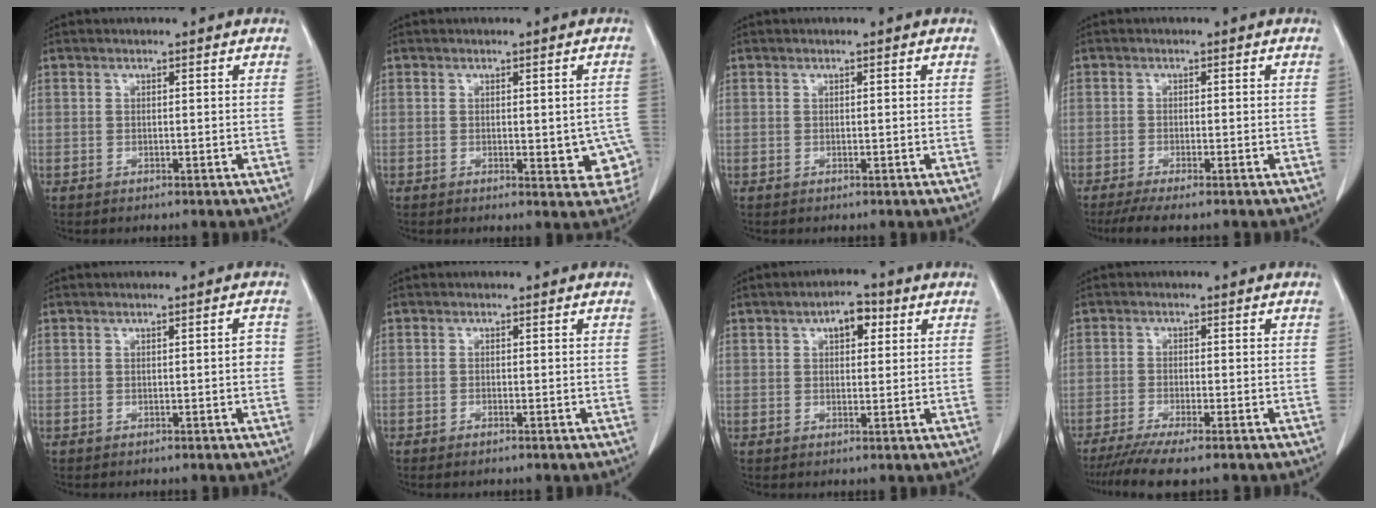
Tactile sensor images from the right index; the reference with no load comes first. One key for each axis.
{"total": 6.4, "fx": -1.2, "fy": 2.6, "fz": 5.7, "tx": -0.044, "ty": -0.001, "tz": -0.010}
{"total": 0.0}
{"total": 4.3, "fx": -3.2, "fy": 0.1, "fz": 2.8, "tx": -0.047, "ty": -0.010, "tz": -0.054}
{"total": 1.4, "fx": -0.2, "fy": 0.3, "fz": 1.4, "tx": -0.016, "ty": 0.002, "tz": -0.002}
{"total": 1.0, "fx": -0.8, "fy": 0.2, "fz": 0.6, "tx": -0.014, "ty": -0.002, "tz": -0.010}
{"total": 4.3, "fx": 1.8, "fy": 2.1, "fz": 3.3, "tx": -0.050, "ty": 0.013, "tz": 0.024}
{"total": 6.7, "fx": -5.2, "fy": 0.0, "fz": 4.3, "tx": -0.067, "ty": -0.017, "tz": -0.085}